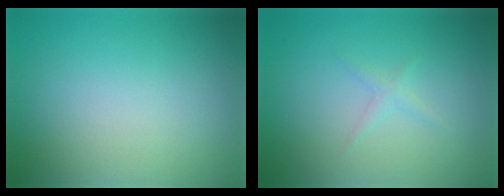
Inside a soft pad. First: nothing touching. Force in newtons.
{"total": 0.9, "press": 0.9, "slide": 0.0}